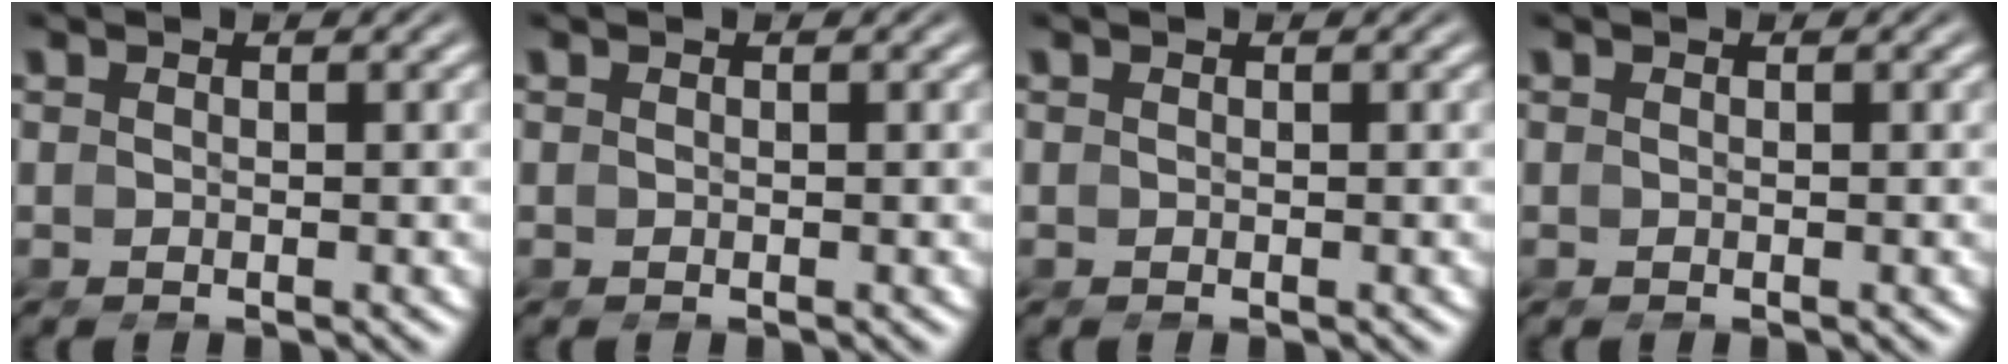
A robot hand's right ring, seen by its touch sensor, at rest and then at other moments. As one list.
[{"total": 0.0}, {"total": 0.0}, {"total": 0.0}]